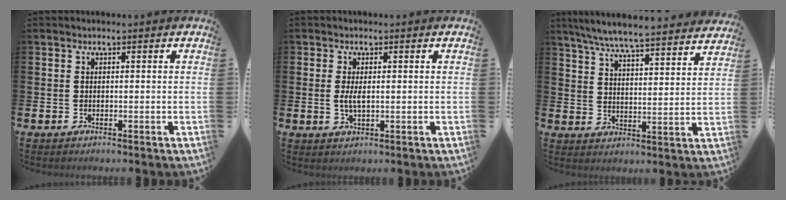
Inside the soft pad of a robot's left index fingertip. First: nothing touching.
{"total": 2.4, "force": [0.2, 0.9, 2.2], "torque": [-0.038, 0.001, 0.001]}
{"total": 7.1, "force": [6.8, 0.1, 2.2], "torque": [-0.067, -0.045, 0.119]}